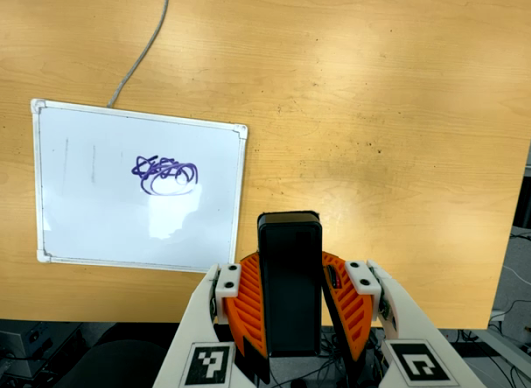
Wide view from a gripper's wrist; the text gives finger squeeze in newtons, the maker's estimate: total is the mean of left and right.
{"total": 5.8, "left": 4.8, "right": 6.9}